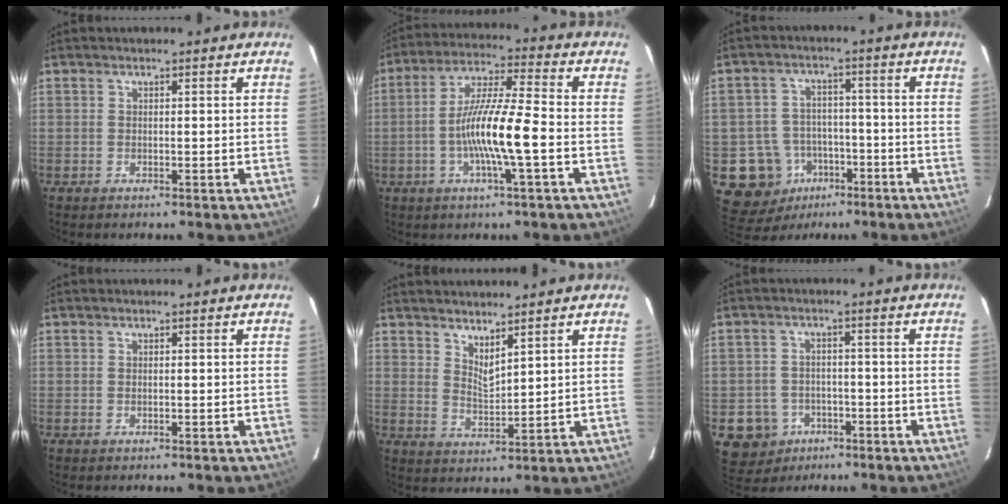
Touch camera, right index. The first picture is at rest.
{"total": 11.8, "force": [-3.2, 0.6, 11.4], "torque": [-0.219, 0.004, -0.062]}
{"total": 11.2, "force": [-5.0, 9.7, 2.4], "torque": [-0.078, 0.027, -0.061]}
{"total": 0.0}
{"total": 4.3, "force": [3.6, 0.9, 2.2], "torque": [-0.036, -0.010, 0.062]}
{"total": 8.0, "force": [-3.6, 7.0, 1.2], "torque": [-0.053, 0.024, -0.048]}